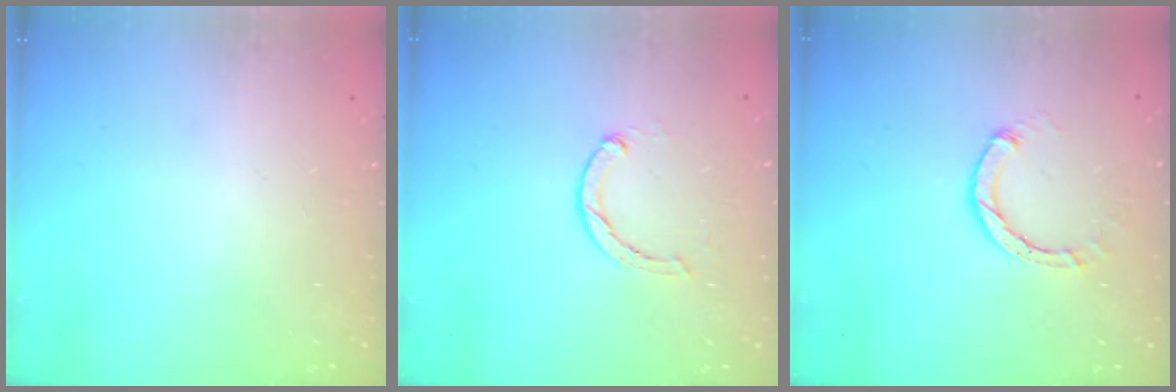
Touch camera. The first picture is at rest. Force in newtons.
{"total": 1.7, "press": 1.6, "slide": 0.3}
{"total": 3.5, "press": 3.5, "slide": 0.3}